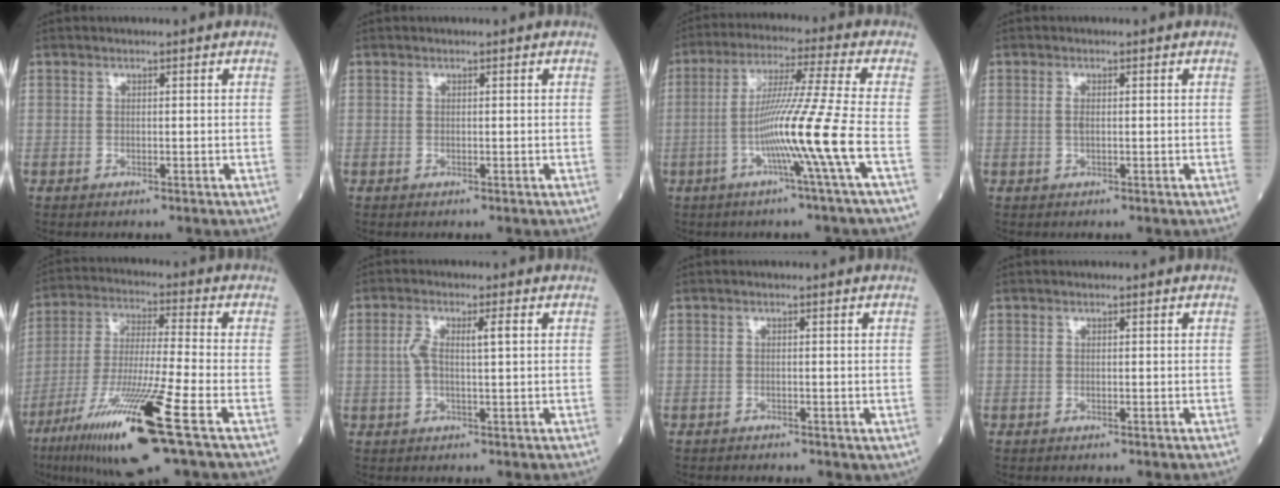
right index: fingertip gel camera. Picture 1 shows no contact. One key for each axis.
{"total": 0.0}
{"total": 12.0, "fx": -3.7, "fy": -3.3, "fz": 10.9, "tx": -0.202, "ty": -0.012, "tz": -0.073}
{"total": 1.0, "fx": 0.0, "fy": 0.3, "fz": 1.0, "tx": -0.023, "ty": -0.001, "tz": 0.001}
{"total": 17.7, "fx": -8.8, "fy": 0.1, "fz": 15.4, "tx": -0.296, "ty": -0.046, "tz": -0.162}
{"total": 4.2, "fx": 0.6, "fy": 0.8, "fz": 4.1, "tx": -0.089, "ty": 0.016, "tz": 0.009}
{"total": 1.1, "fx": -0.6, "fy": 0.8, "fz": 0.4, "tx": -0.007, "ty": 0.001, "tz": -0.008}
{"total": 0.0}